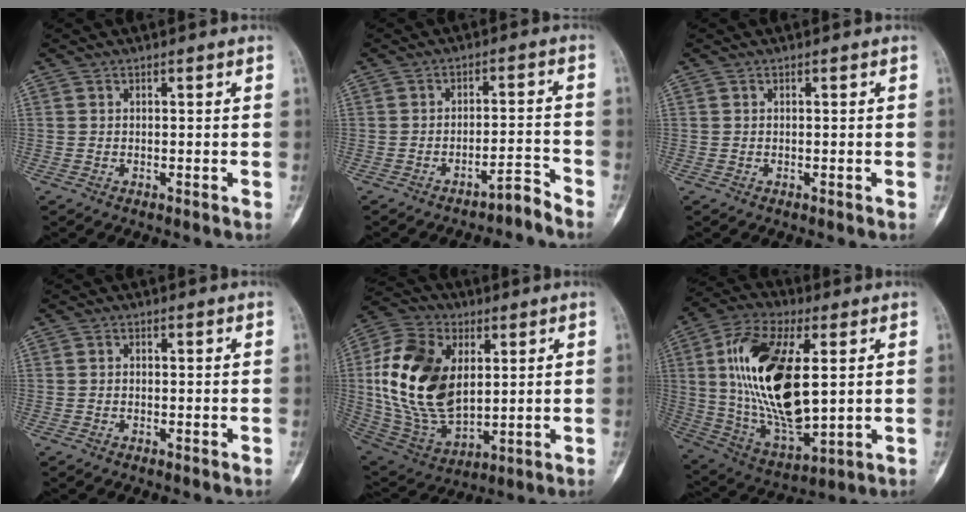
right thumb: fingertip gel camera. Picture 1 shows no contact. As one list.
[{"total": 3.5, "force": [-3.4, 0.1, 0.8], "torque": [-0.010, 0.050, -0.050]}, {"total": 0.0}, {"total": 0.6, "force": [-0.1, 0.5, 0.4], "torque": [-0.007, 0.002, -0.003]}, {"total": 22.2, "force": [3.7, 13.8, 17.0], "torque": [-0.323, -0.017, 0.076]}, {"total": 24.0, "force": [3.8, 11.1, 20.9], "torque": [-0.399, -0.012, 0.076]}]